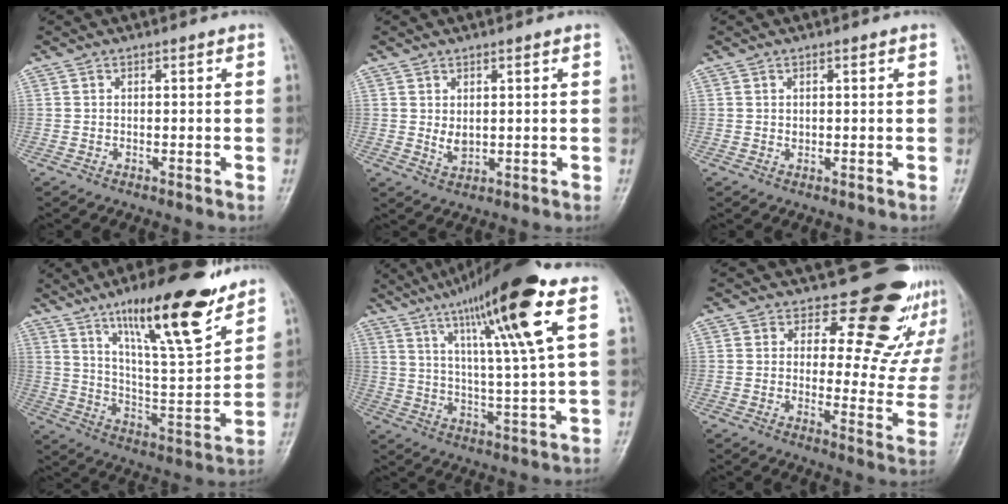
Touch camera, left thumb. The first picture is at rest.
{"total": 3.4, "force": [1.0, 1.9, 2.7], "torque": [-0.039, -0.015, 0.025]}
{"total": 1.3, "force": [0.7, 0.7, 1.0], "torque": [-0.011, -0.003, 0.013]}
{"total": 21.7, "force": [14.3, 5.0, 15.6], "torque": [-0.215, -0.072, 0.236]}
{"total": 19.5, "force": [10.2, 1.2, 16.6], "torque": [-0.269, -0.024, 0.167]}
{"total": 18.6, "force": [14.1, 8.9, 8.2], "torque": [-0.050, -0.106, 0.157]}